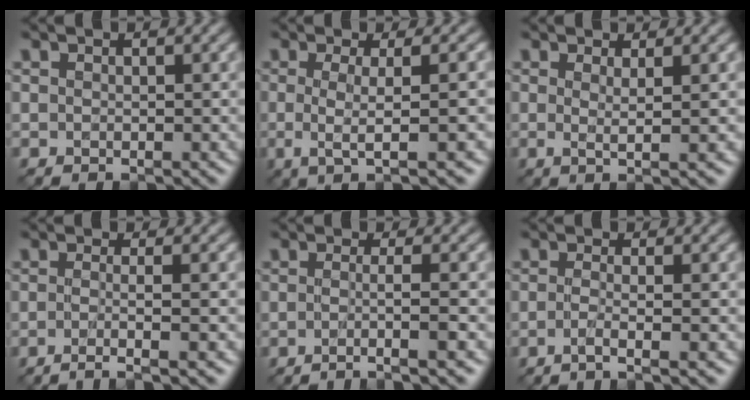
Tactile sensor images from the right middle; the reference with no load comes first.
{"total": 4.8, "force": [-0.4, 1.0, 4.7], "torque": [-0.080, -0.002, -0.011]}
{"total": 2.4, "force": [0.4, 0.5, 2.3], "torque": [-0.041, -0.005, 0.000]}
{"total": 3.4, "force": [-1.1, 1.0, 3.1], "torque": [-0.027, -0.007, -0.036]}
{"total": 3.4, "force": [-1.2, 0.8, 3.1], "torque": [-0.028, -0.006, -0.038]}
{"total": 2.6, "force": [-0.9, 0.8, 2.3], "torque": [-0.026, -0.009, -0.032]}